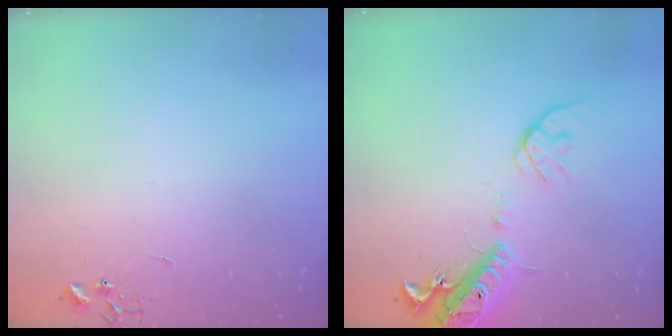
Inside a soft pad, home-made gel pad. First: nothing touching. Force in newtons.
{"total": 16.0, "press": 15.7, "slide": 3.3}